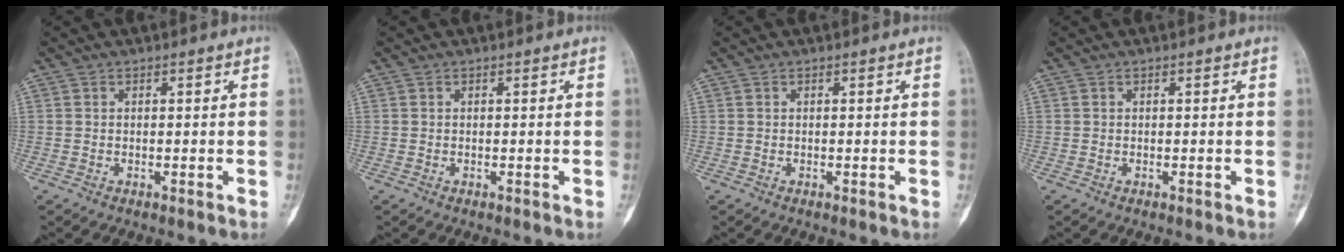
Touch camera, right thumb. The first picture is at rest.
{"total": 0.0}
{"total": 0.0}
{"total": 0.0}